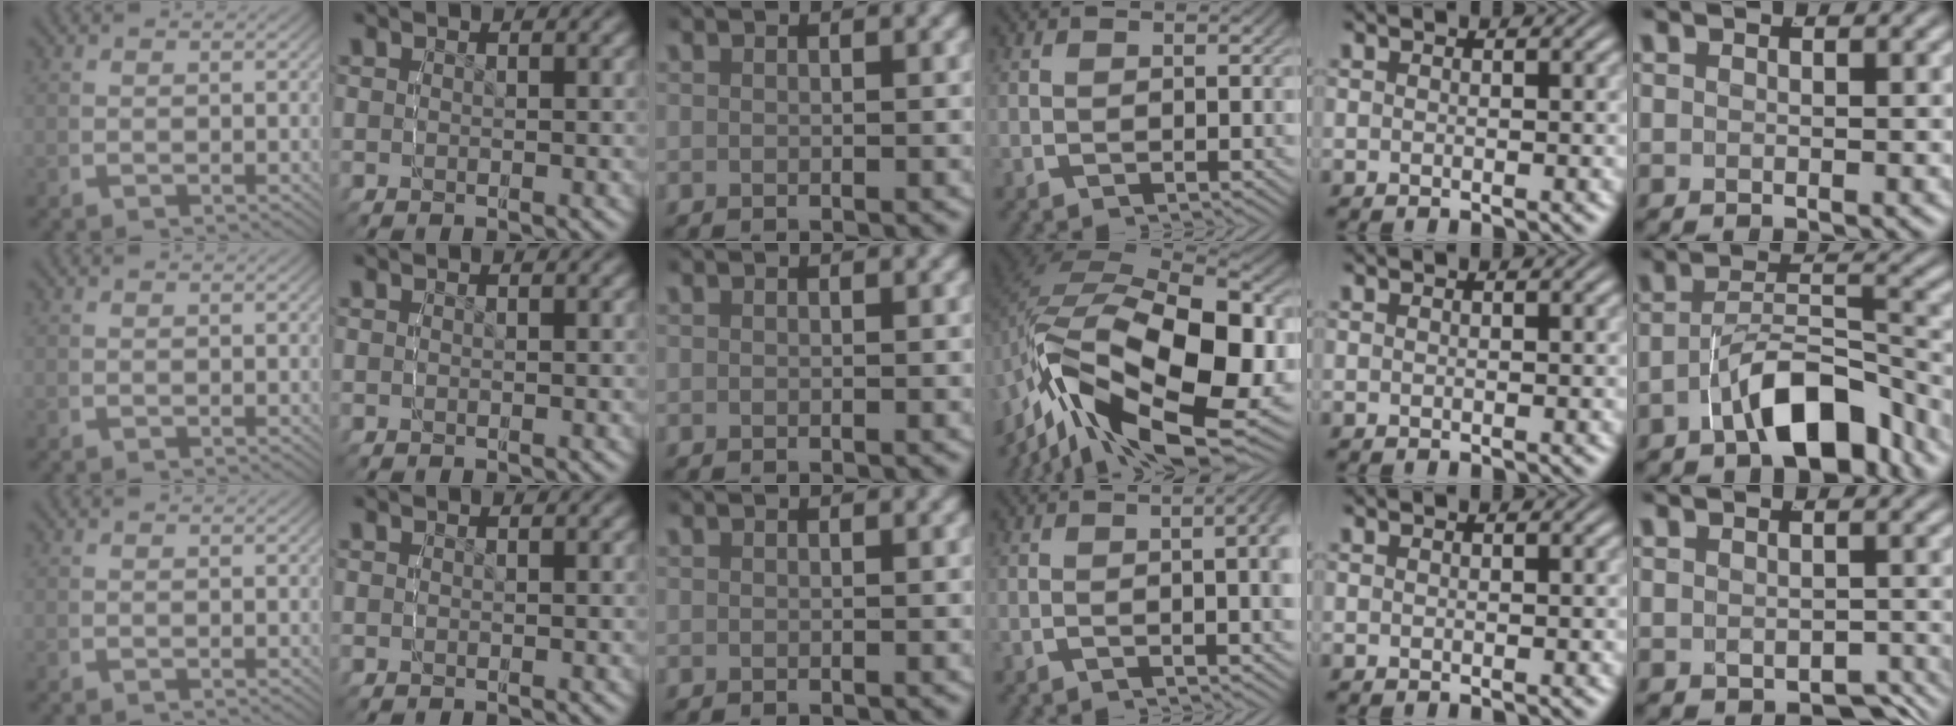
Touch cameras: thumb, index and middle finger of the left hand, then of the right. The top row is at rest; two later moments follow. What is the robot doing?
{"motion": "lift_and_place", "object": "glasses"}